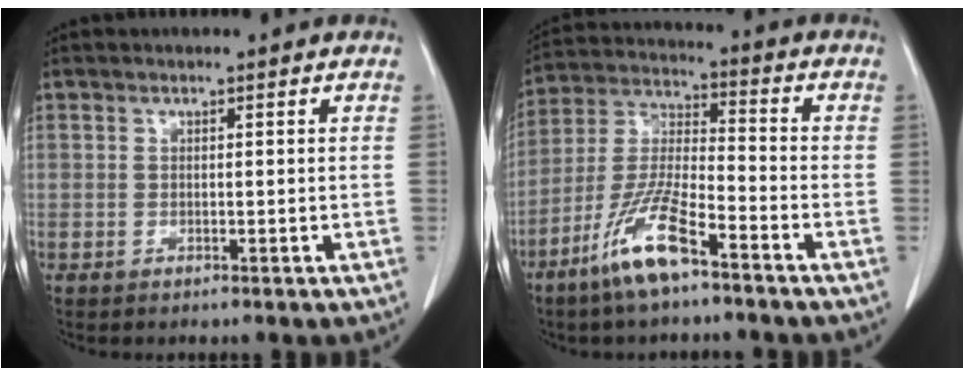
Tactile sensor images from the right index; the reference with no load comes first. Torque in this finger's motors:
{"motor_torque": [1.19, -0.94, 0.33, 0.10]}